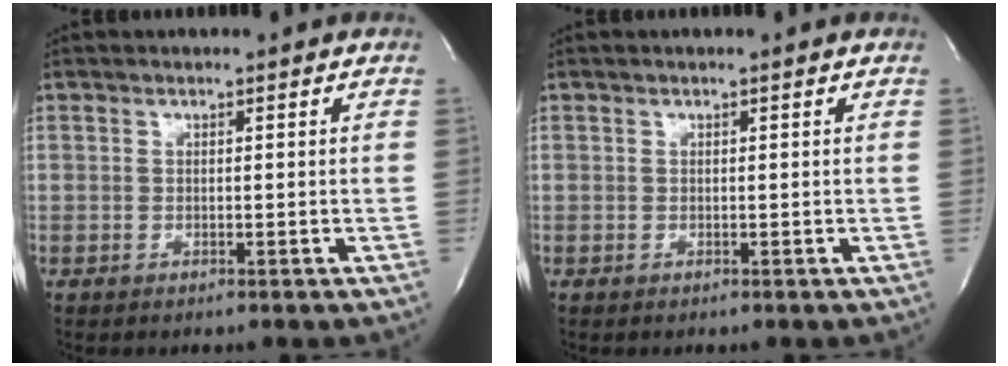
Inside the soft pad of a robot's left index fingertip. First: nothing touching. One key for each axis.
{"total": 0.0}